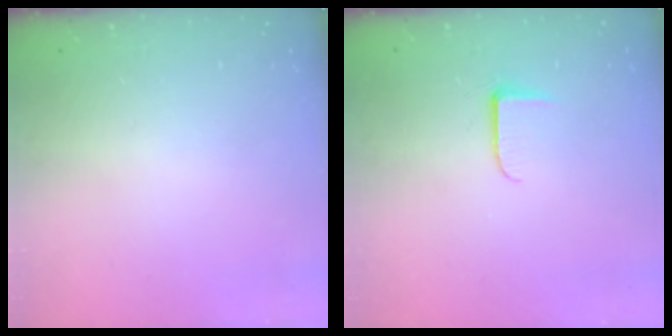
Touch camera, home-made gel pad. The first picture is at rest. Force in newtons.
{"total": 5.1, "press": 5.1, "slide": 0.5}